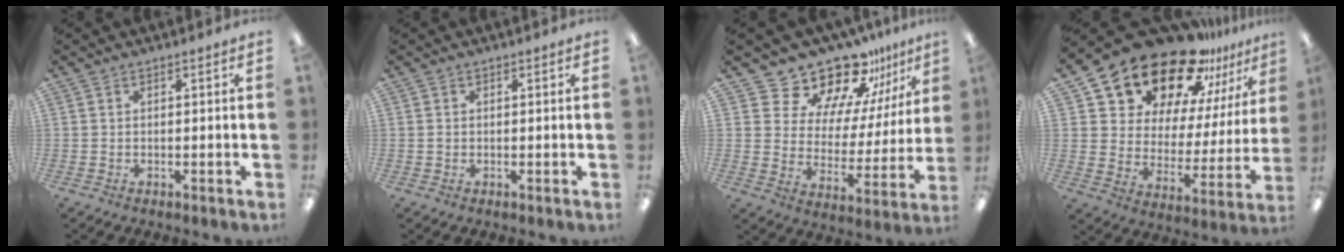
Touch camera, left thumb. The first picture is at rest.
{"total": 0.5, "force": [0.1, 0.5, 0.1], "torque": [-0.003, 0.004, 0.000]}
{"total": 16.6, "force": [15.1, 6.0, 3.0], "torque": [-0.065, -0.137, 0.274]}
{"total": 21.0, "force": [18.0, 8.3, 7.0], "torque": [-0.130, -0.144, 0.321]}